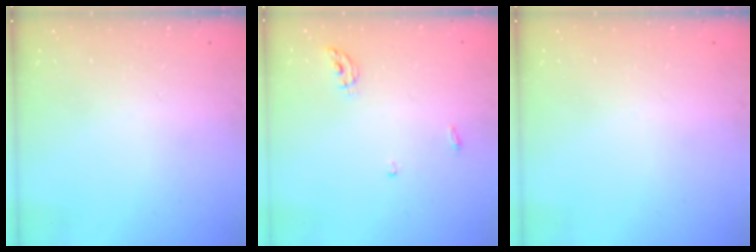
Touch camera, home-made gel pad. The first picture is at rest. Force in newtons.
{"total": 5.2, "press": 5.2, "slide": 0.4}
{"total": 0.0}